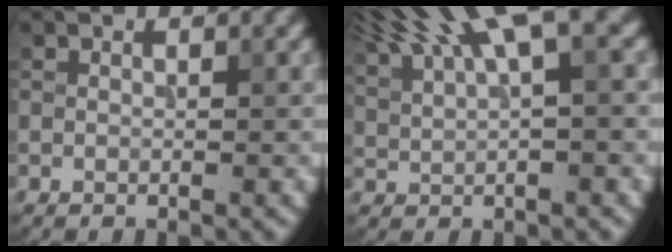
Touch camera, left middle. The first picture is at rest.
{"total": 9.6, "force": [5.8, 2.4, 7.3], "torque": [-0.133, 0.024, 0.105]}